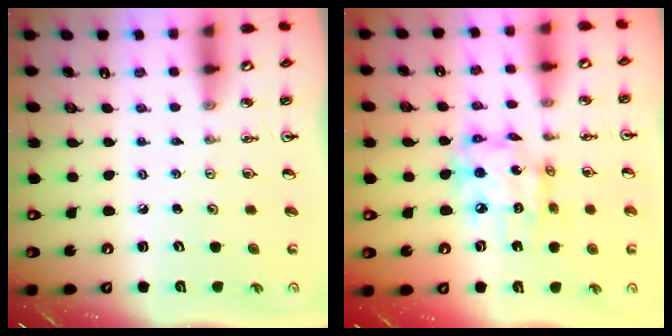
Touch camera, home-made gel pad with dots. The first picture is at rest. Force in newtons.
{"total": 12.3, "press": 12.3, "slide": 1.4}